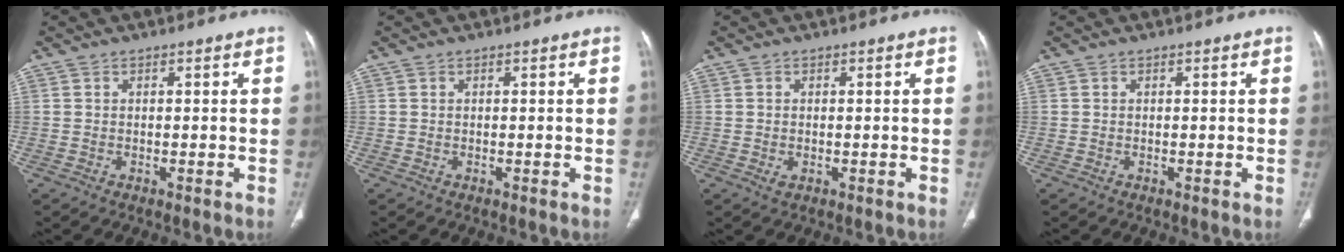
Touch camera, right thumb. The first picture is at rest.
{"total": 0.0}
{"total": 1.2, "force": [-0.2, 0.7, 1.0], "torque": [-0.026, 0.001, 0.000]}
{"total": 0.0}